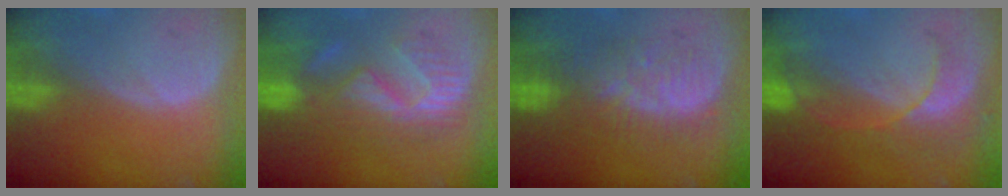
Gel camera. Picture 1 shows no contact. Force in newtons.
{"total": 9.7, "press": 9.3, "slide": 3.0}
{"total": 8.5, "press": 8.2, "slide": 2.3}
{"total": 8.0, "press": 7.1, "slide": 3.8}